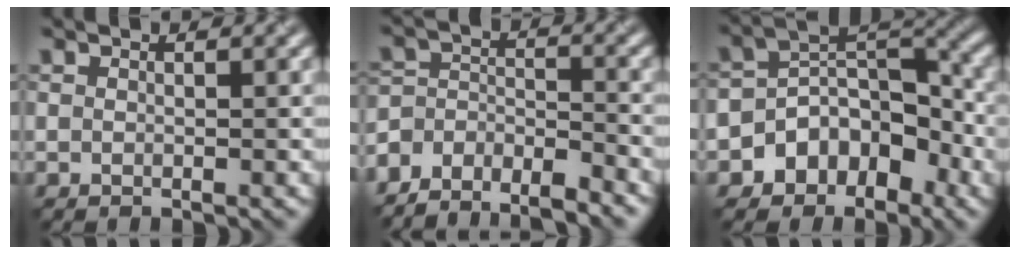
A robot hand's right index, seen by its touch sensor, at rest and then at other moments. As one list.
[{"total": 6.0, "force": [-5.6, 1.8, 1.6], "torque": [-0.031, -0.002, -0.101]}, {"total": 5.9, "force": [-3.0, 4.2, 2.7], "torque": [-0.017, 0.014, -0.057]}]